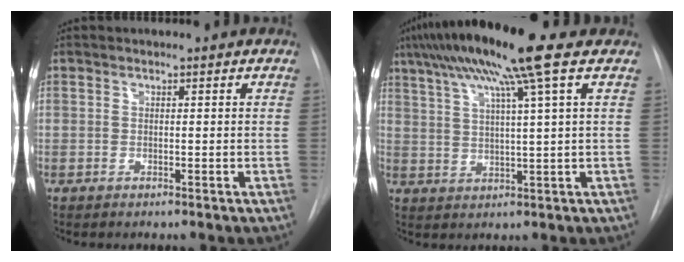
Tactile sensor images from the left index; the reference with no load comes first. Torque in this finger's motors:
{"motor_torque": [1.05, -1.09, 0.07, 0.21]}